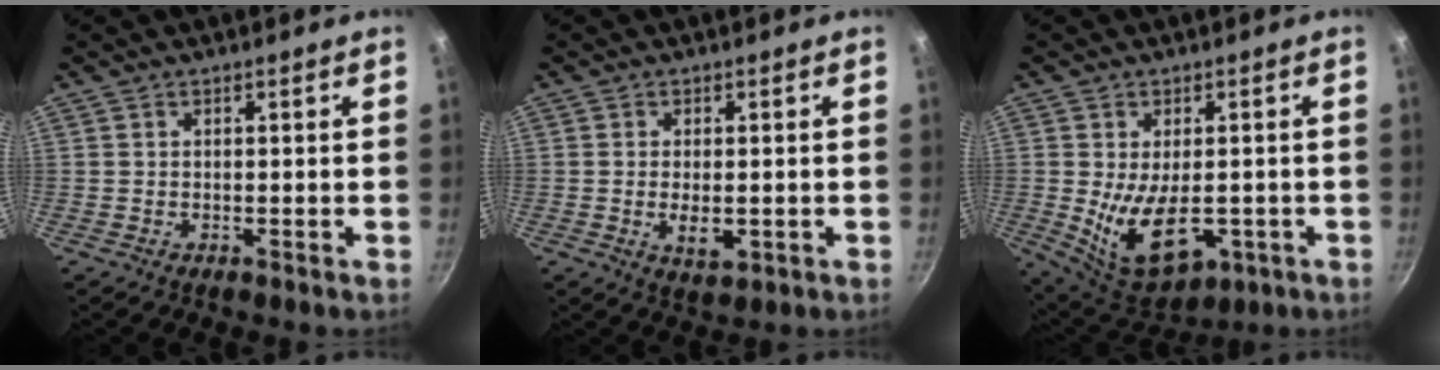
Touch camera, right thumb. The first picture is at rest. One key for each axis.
{"total": 4.2, "fx": -0.7, "fy": 2.1, "fz": 3.6, "tx": -0.062, "ty": -0.009, "tz": -0.006}
{"total": 13.0, "fx": -2.4, "fy": 7.3, "fz": 10.5, "tx": -0.145, "ty": -0.011, "tz": -0.014}